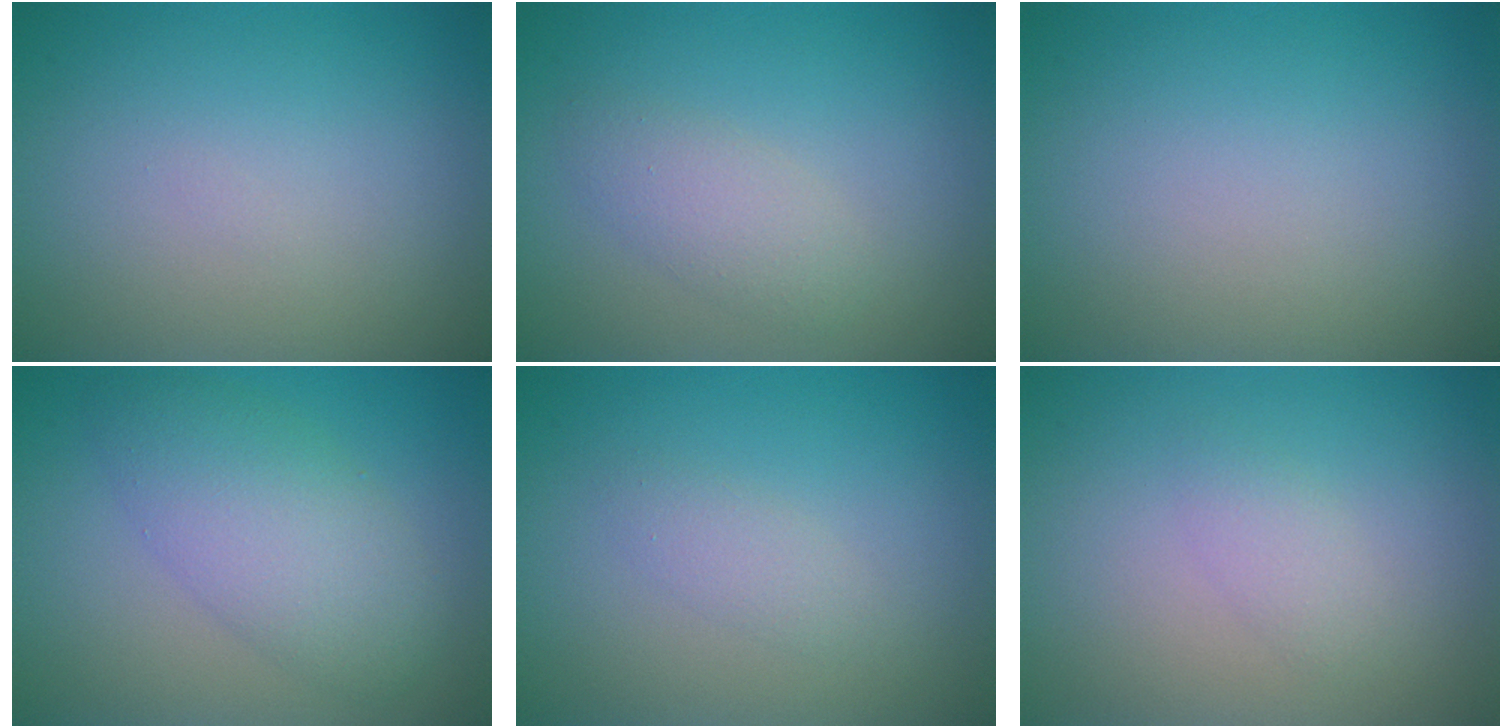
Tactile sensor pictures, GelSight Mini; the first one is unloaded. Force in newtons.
{"total": 2.3, "press": 2.3, "slide": 0.1}
{"total": 0.0}
{"total": 5.3, "press": 5.3, "slide": 0.2}
{"total": 1.3, "press": 1.2, "slide": 0.1}
{"total": 1.3, "press": 1.3, "slide": 0.1}